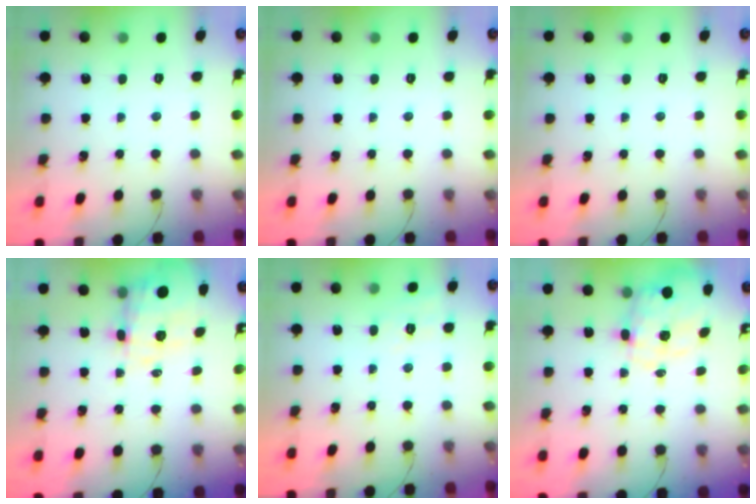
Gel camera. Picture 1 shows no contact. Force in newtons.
{"total": 0.0}
{"total": 0.0}
{"total": 6.4, "press": 5.6, "slide": 3.1}
{"total": 8.0, "press": 7.7, "slide": 2.1}
{"total": 3.8, "press": 3.4, "slide": 1.7}